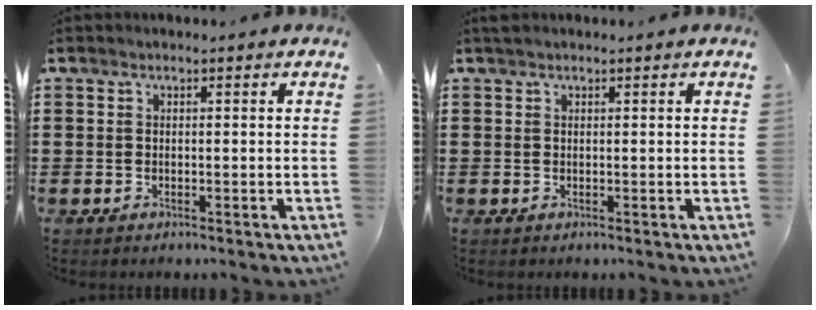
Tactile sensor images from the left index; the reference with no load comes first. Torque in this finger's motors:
{"motor_torque": [0.05, 0.07, -0.01, 0.03]}